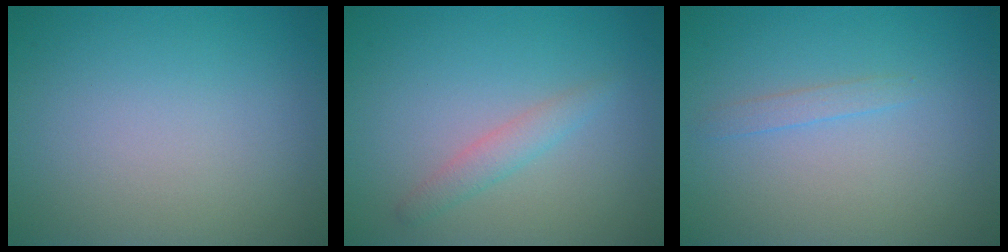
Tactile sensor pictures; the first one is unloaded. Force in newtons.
{"total": 1.6, "press": 1.6, "slide": 0.0}
{"total": 1.0, "press": 1.0, "slide": 0.1}